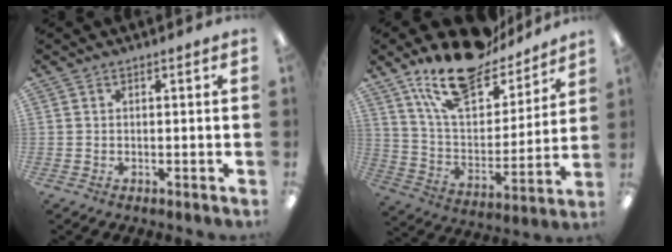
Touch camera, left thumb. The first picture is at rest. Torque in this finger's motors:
{"motor_torque": [1.01, 1.01, 1.37, -1.40, 0.15]}